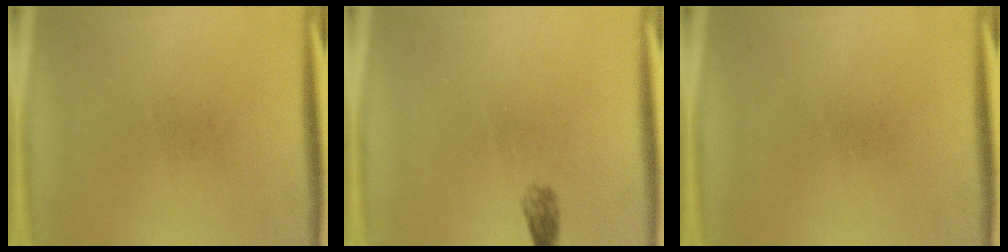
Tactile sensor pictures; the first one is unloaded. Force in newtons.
{"total": 1.5}
{"total": 0.0}